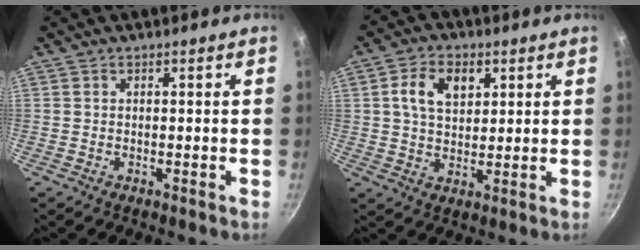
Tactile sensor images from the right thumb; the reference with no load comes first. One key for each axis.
{"total": 8.6, "fx": 2.7, "fy": 5.8, "fz": 5.8, "tx": -0.088, "ty": -0.003, "tz": 0.044}